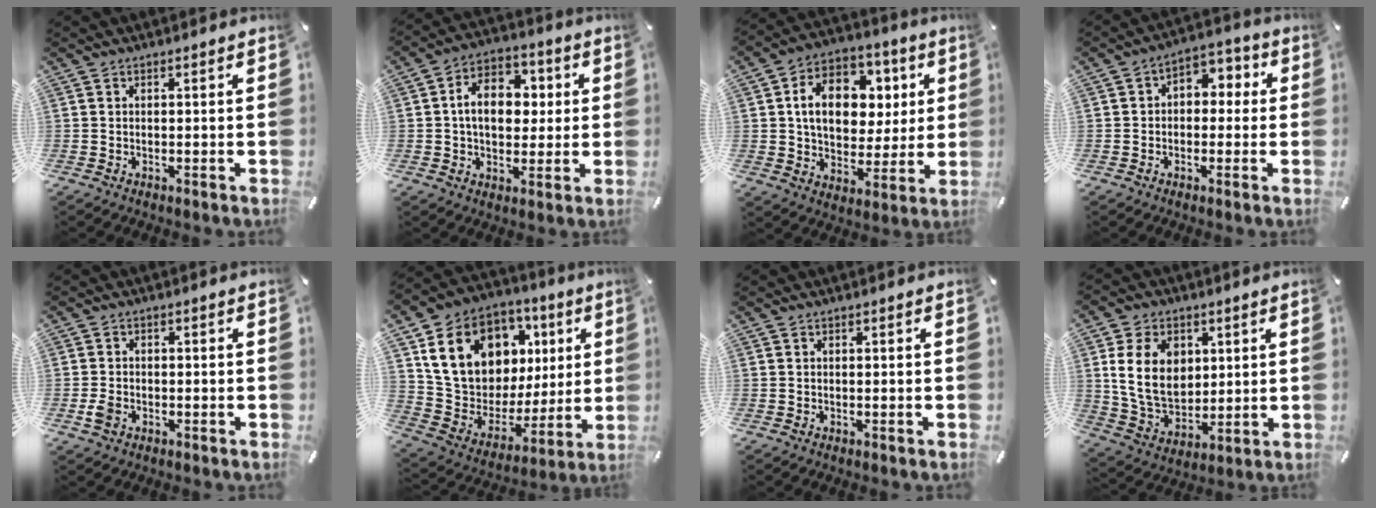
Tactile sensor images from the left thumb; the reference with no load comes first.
{"total": 11.4, "force": [0.9, 8.5, 7.6], "torque": [-0.115, 0.012, 0.015]}
{"total": 15.1, "force": [3.3, 11.5, 9.2], "torque": [-0.146, 0.002, 0.062]}
{"total": 4.7, "force": [-1.3, 4.0, 2.1], "torque": [-0.022, 0.016, -0.031]}
{"total": 2.9, "force": [-1.0, 2.2, 1.6], "torque": [-0.041, 0.001, -0.021]}
{"total": 19.0, "force": [7.6, 14.7, 9.3], "torque": [-0.165, -0.029, 0.154]}
{"total": 0.0}
{"total": 13.3, "force": [3.3, 10.1, 7.9], "torque": [-0.171, -0.003, 0.057]}